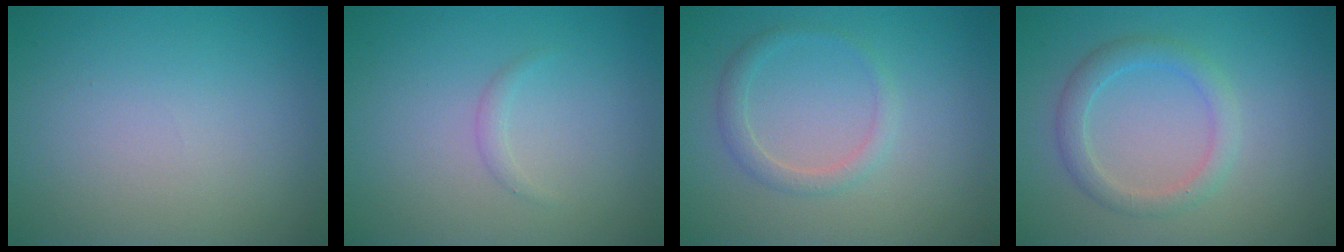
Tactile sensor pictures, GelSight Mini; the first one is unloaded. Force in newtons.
{"total": 0.8, "press": 0.8, "slide": 0.1}
{"total": 1.8, "press": 1.8, "slide": 0.1}
{"total": 2.5, "press": 2.5, "slide": 0.0}